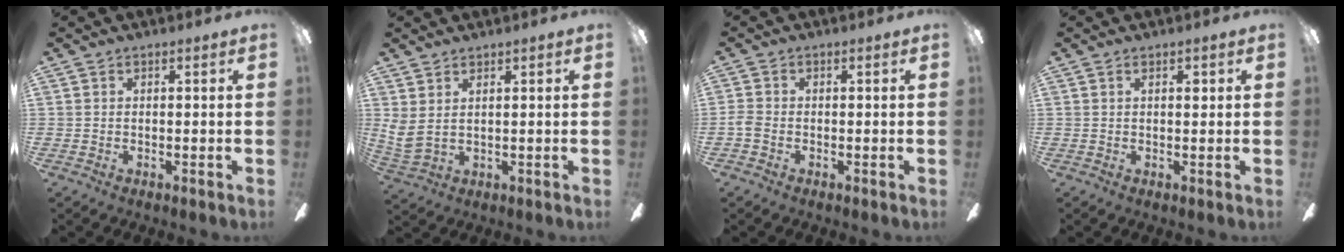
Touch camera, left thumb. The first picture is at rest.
{"total": 4.0, "force": [2.4, 1.7, 2.7], "torque": [-0.069, -0.017, 0.043]}
{"total": 2.0, "force": [-0.9, 1.1, 1.4], "torque": [-0.024, 0.004, -0.015]}
{"total": 1.4, "force": [0.7, 0.6, 1.2], "torque": [-0.016, 0.000, 0.009]}